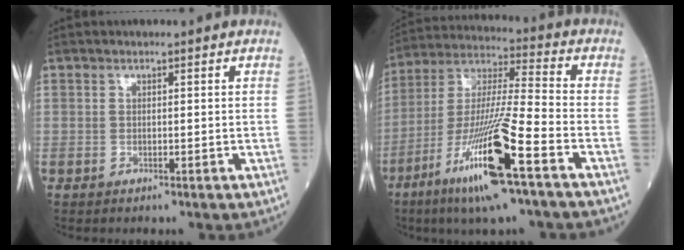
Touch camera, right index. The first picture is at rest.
{"total": 17.5, "force": [-8.6, 0.2, 15.2], "torque": [-0.322, -0.032, -0.163]}